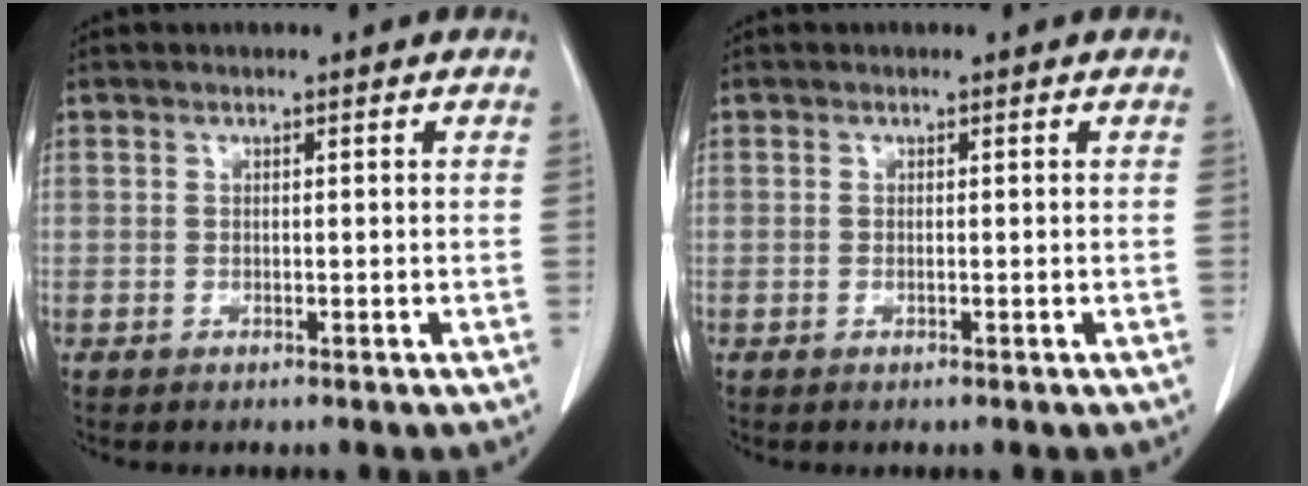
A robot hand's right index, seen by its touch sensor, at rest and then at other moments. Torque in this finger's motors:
{"motor_torque": [0.13, -0.05, -0.02, 0.01]}